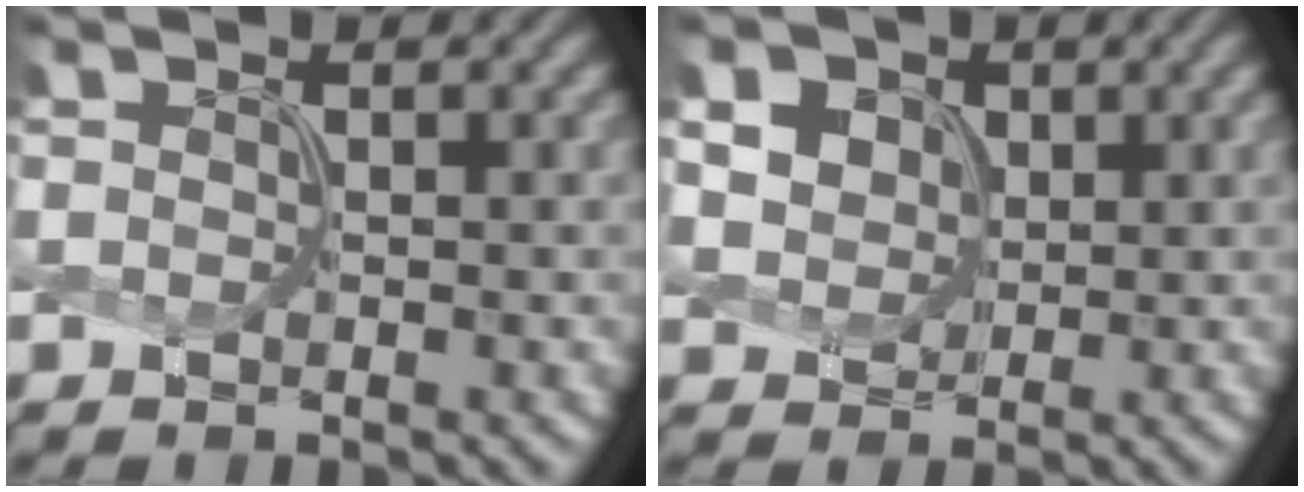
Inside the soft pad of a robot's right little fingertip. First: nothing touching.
{"total": 4.3, "force": [1.8, 3.6, 1.6], "torque": [-0.085, 0.007, 0.059]}